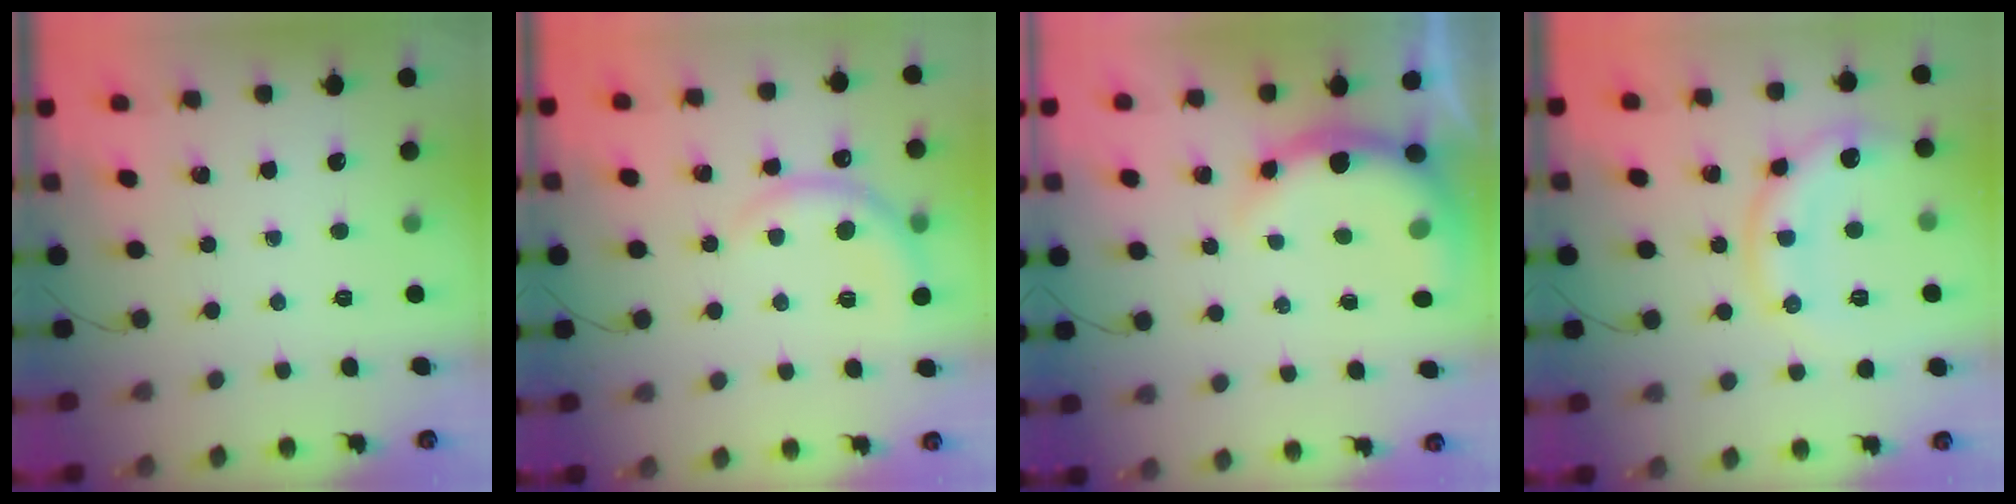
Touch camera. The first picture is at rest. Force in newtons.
{"total": 7.0, "press": 7.0, "slide": 0.7}
{"total": 7.8, "press": 7.7, "slide": 1.3}
{"total": 12.3, "press": 12.3, "slide": 1.0}